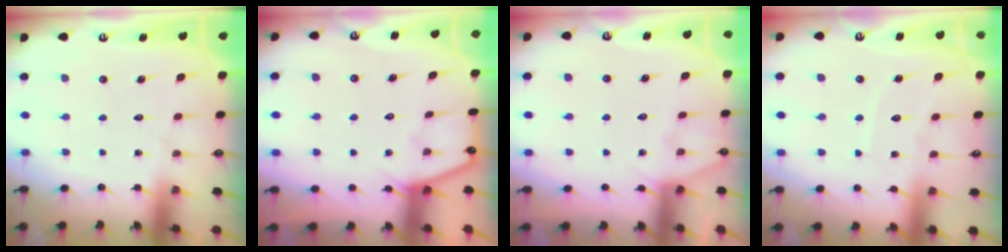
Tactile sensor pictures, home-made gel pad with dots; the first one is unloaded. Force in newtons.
{"total": 3.9, "press": 3.8, "slide": 0.5}
{"total": 3.8, "press": 3.8, "slide": 0.6}
{"total": 5.5, "press": 5.5, "slide": 0.6}